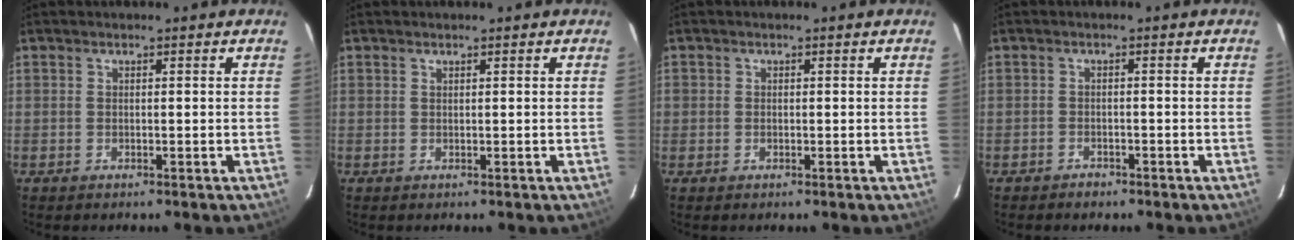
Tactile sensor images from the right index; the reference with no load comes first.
{"total": 0.0}
{"total": 0.9, "force": [-0.2, 0.8, 0.1], "torque": [-0.001, 0.000, -0.005]}
{"total": 1.9, "force": [-1.5, 1.1, 0.2], "torque": [-0.012, 0.002, -0.025]}